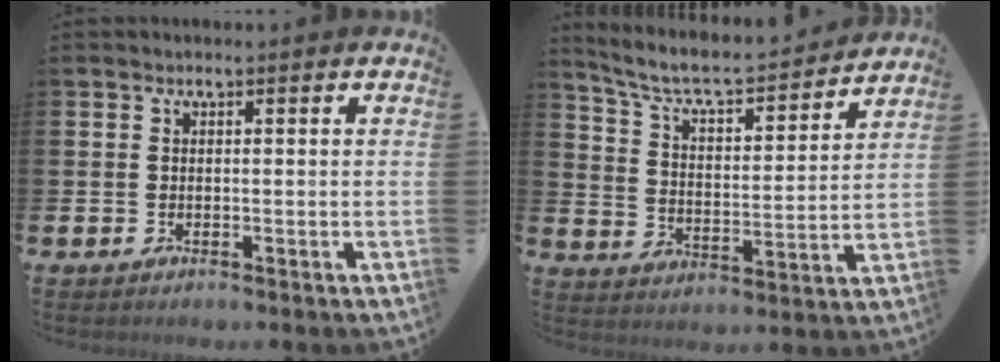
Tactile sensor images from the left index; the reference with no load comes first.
{"total": 7.3, "force": [6.6, 1.4, 2.6], "torque": [-0.085, -0.048, 0.110]}